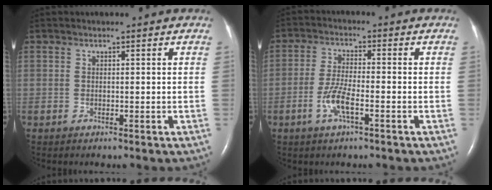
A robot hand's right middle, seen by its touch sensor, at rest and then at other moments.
{"total": 5.0, "force": [-2.1, 0.9, 4.5], "torque": [-0.097, -0.003, -0.043]}